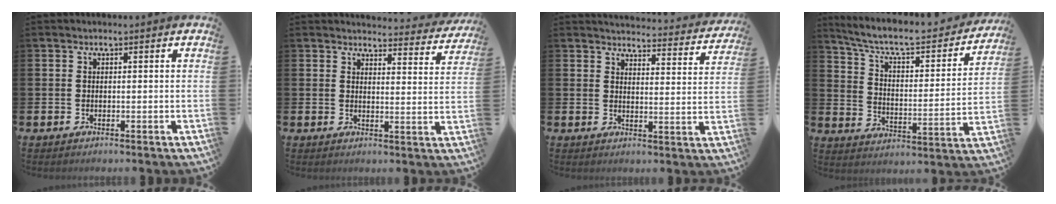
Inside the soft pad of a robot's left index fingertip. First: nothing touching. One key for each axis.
{"total": 3.6, "fx": 3.6, "fy": 0.5, "fz": 0.1, "tx": -0.002, "ty": -0.031, "tz": 0.059}
{"total": 3.8, "fx": 3.8, "fy": 0.6, "fz": 0.5, "tx": -0.010, "ty": -0.036, "tz": 0.060}
{"total": 7.9, "fx": 6.7, "fy": 2.2, "fz": 3.5, "tx": -0.089, "ty": -0.049, "tz": 0.108}